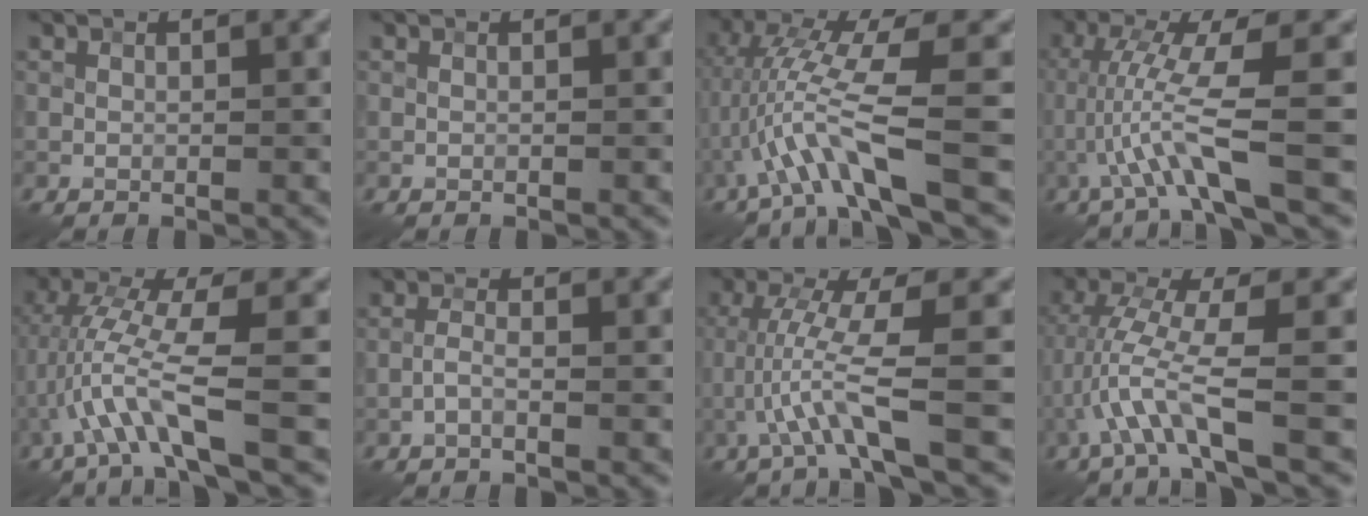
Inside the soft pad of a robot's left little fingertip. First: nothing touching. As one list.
[{"total": 0.0}, {"total": 6.6, "force": [-2.1, 0.4, 6.2], "torque": [-0.132, 0.008, -0.035]}, {"total": 5.7, "force": [-1.7, 0.2, 5.4], "torque": [-0.119, 0.002, -0.029]}, {"total": 5.9, "force": [-1.9, 0.4, 5.6], "torque": [-0.121, 0.008, -0.033]}, {"total": 1.2, "force": [-0.7, 0.2, 1.0], "torque": [-0.021, 0.005, -0.017]}, {"total": 5.0, "force": [-1.8, 0.0, 4.7], "torque": [-0.103, 0.002, -0.033]}, {"total": 5.1, "force": [-1.8, 0.3, 4.8], "torque": [-0.107, 0.010, -0.034]}]